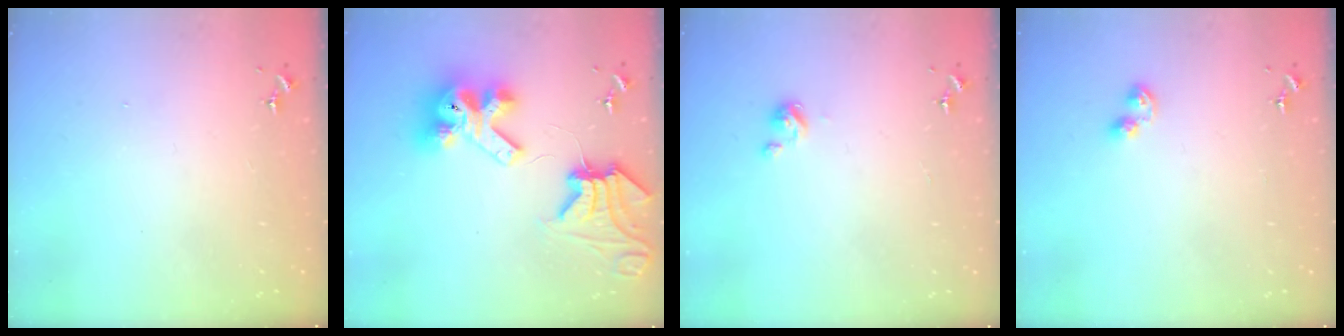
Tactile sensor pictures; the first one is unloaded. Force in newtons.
{"total": 15.8, "press": 15.7, "slide": 1.8}
{"total": 2.7, "press": 2.7, "slide": 0.3}
{"total": 3.7, "press": 3.7, "slide": 0.4}